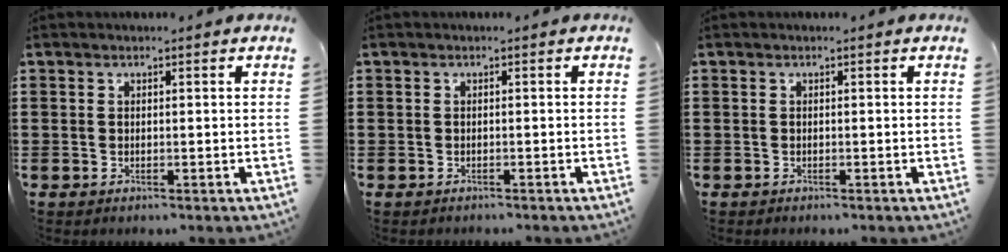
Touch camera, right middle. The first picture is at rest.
{"total": 0.7, "force": [-0.6, 0.4, -0.2], "torque": [0.002, 0.004, -0.015]}
{"total": 0.0}